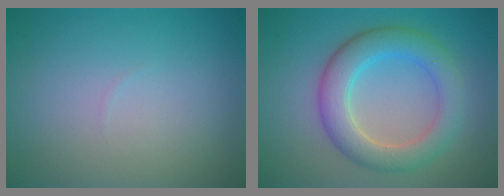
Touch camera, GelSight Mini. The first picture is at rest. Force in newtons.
{"total": 5.4, "press": 5.4, "slide": 0.1}